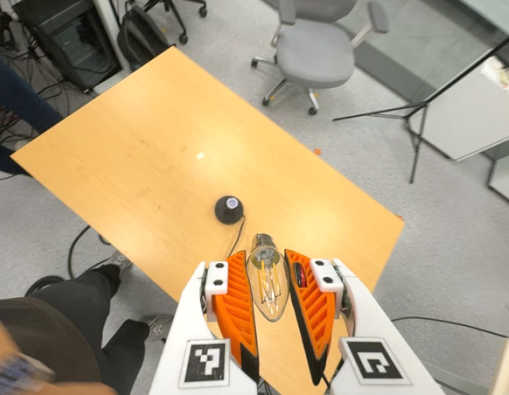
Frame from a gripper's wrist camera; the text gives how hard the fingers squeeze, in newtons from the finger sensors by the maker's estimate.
{"total": 10.5, "left": 10.1, "right": 10.9}